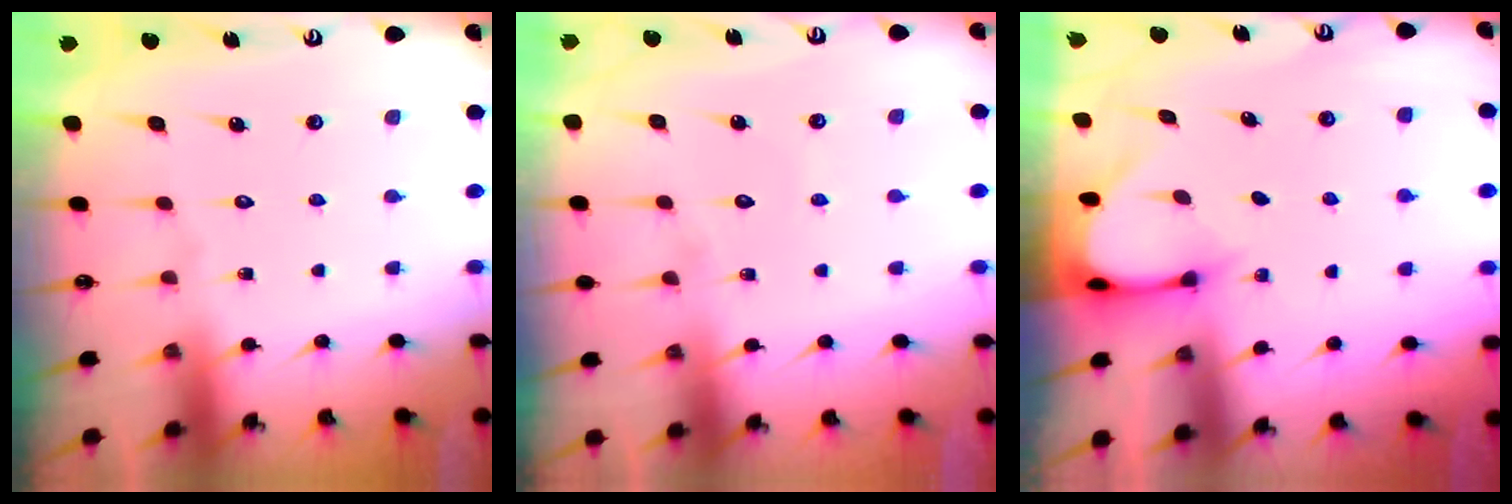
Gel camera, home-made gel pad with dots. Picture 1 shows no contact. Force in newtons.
{"total": 2.6, "press": 2.5, "slide": 0.2}
{"total": 3.2, "press": 3.2, "slide": 0.2}